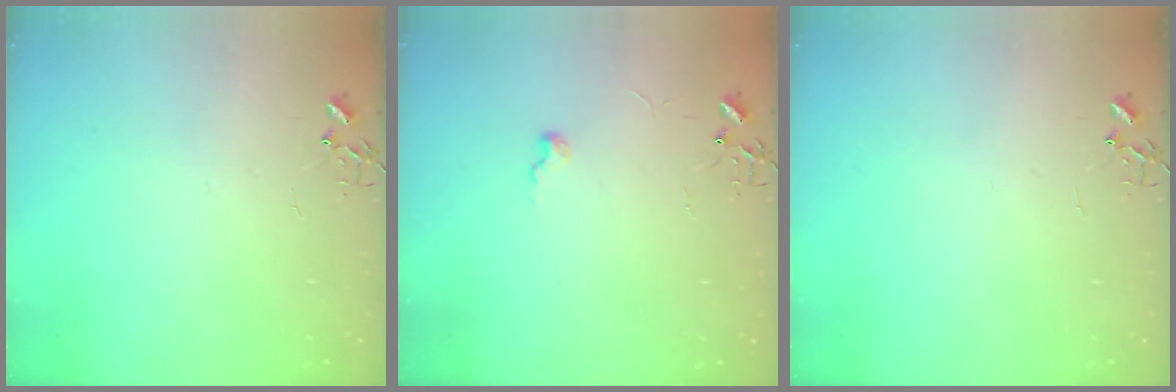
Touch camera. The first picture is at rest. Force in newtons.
{"total": 5.9, "press": 5.8, "slide": 0.6}
{"total": 0.0}